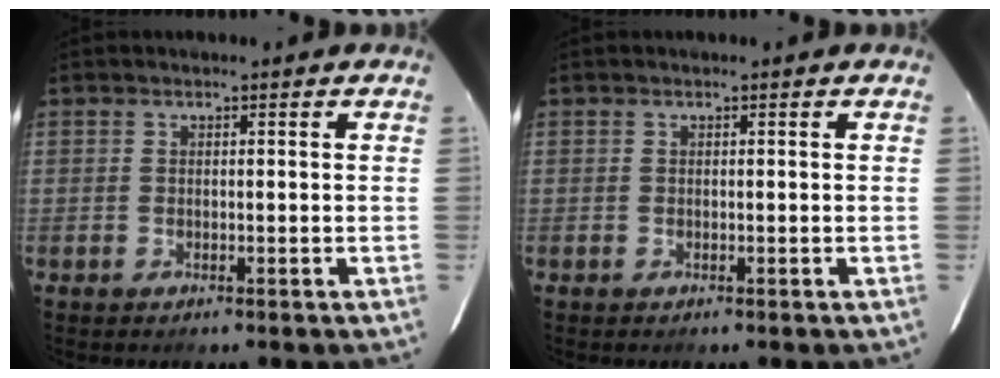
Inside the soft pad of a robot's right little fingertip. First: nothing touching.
{"total": 0.0}